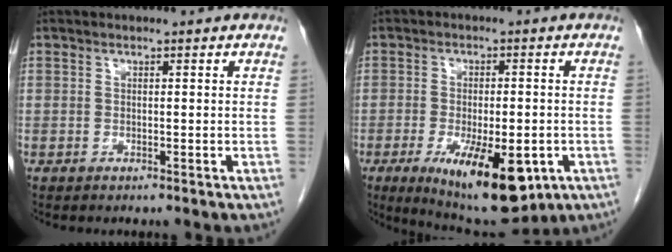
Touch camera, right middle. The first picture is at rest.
{"total": 14.5, "force": [-6.4, 5.4, 11.8], "torque": [-0.170, -0.019, -0.082]}